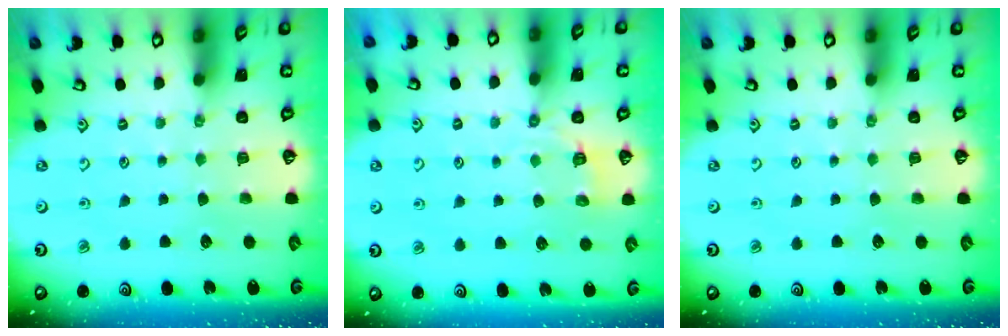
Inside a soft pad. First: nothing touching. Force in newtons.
{"total": 3.6, "press": 2.8, "slide": 2.1}
{"total": 0.0}